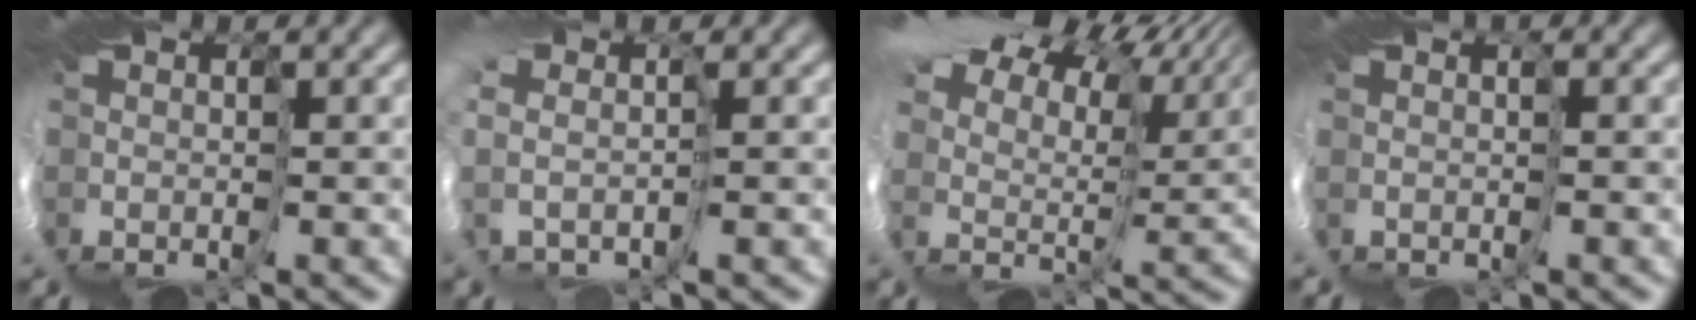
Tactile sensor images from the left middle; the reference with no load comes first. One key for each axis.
{"total": 3.1, "fx": 1.4, "fy": -2.7, "fz": 0.5, "tx": -0.030, "ty": -0.006, "tz": 0.055}
{"total": 14.0, "fx": 12.1, "fy": 3.9, "fz": 5.8, "tx": -0.128, "ty": 0.041, "tz": 0.241}
{"total": 0.7, "fx": -0.5, "fy": -0.5, "fz": -0.1, "tx": 0.003, "ty": -0.004, "tz": 0.007}